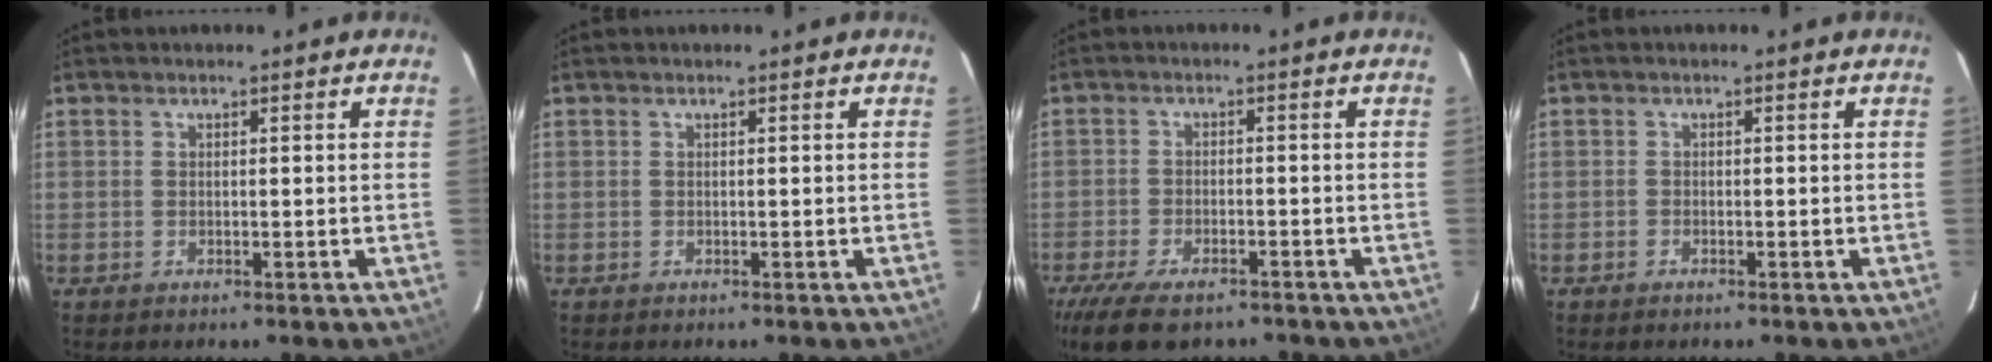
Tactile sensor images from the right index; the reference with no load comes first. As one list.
[{"total": 0.0}, {"total": 12.0, "force": [-9.1, 4.7, 6.3], "torque": [-0.154, -0.036, -0.157]}, {"total": 0.7, "force": [-0.6, 0.4, 0.0], "torque": [-0.001, 0.001, -0.013]}]